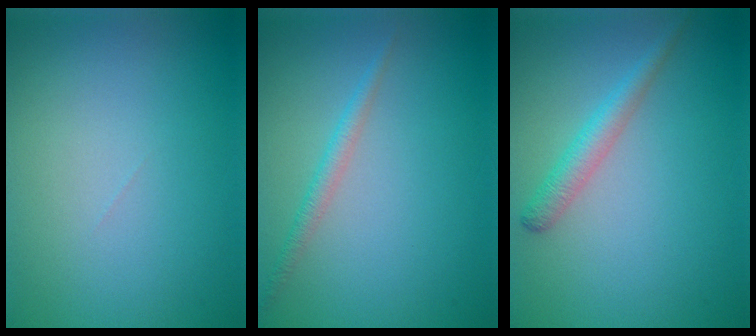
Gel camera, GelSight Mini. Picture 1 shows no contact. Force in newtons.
{"total": 1.5, "press": 1.5, "slide": 0.1}
{"total": 2.3, "press": 2.3, "slide": 0.1}